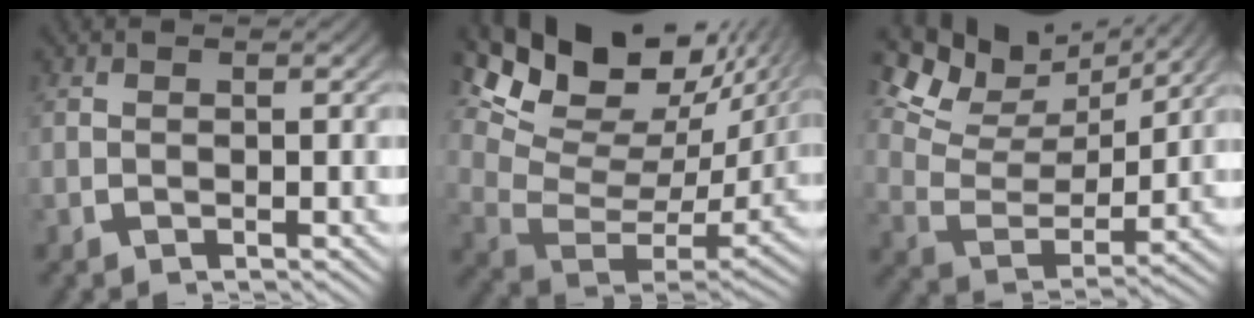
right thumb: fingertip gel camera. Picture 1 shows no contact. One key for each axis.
{"total": 12.5, "fx": 4.1, "fy": 7.5, "fz": 9.1, "tx": -0.161, "ty": -0.008, "tz": 0.065}
{"total": 6.8, "fx": 3.7, "fy": 3.5, "fz": 4.5, "tx": -0.090, "ty": -0.003, "tz": 0.063}